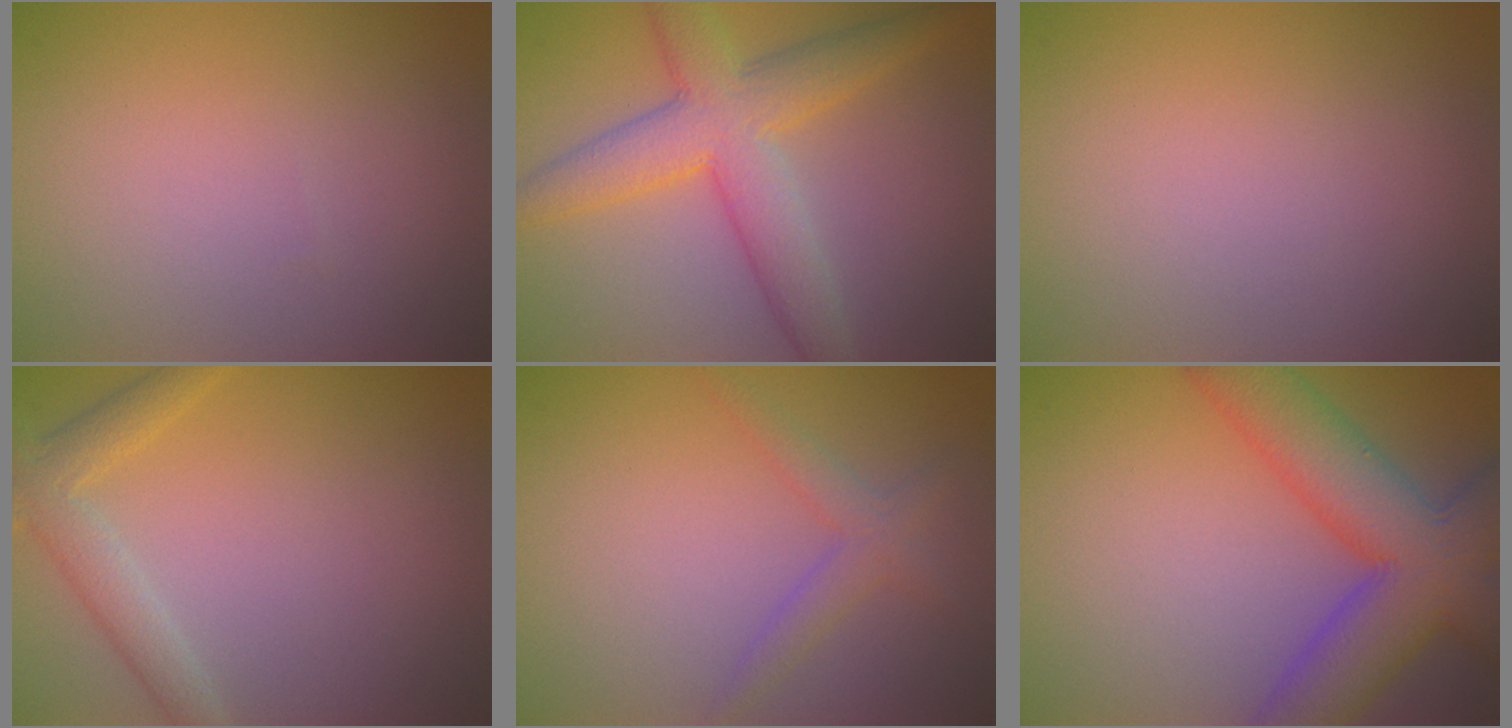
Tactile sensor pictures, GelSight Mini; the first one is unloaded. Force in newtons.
{"total": 6.5, "press": 6.5, "slide": 0.1}
{"total": 0.0}
{"total": 3.0, "press": 3.0, "slide": 0.1}
{"total": 2.1, "press": 2.1, "slide": 0.1}
{"total": 9.6, "press": 9.6, "slide": 0.6}